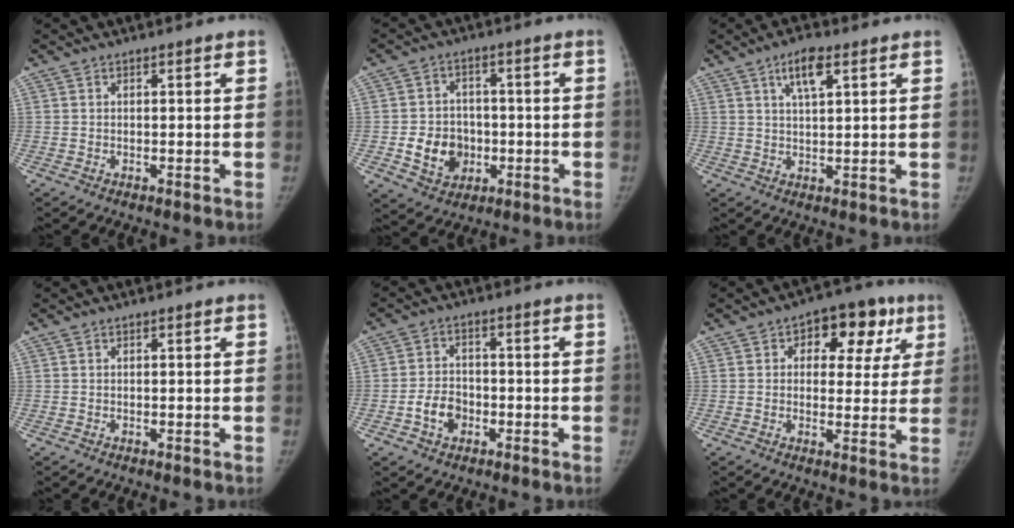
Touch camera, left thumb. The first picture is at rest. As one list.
[{"total": 9.1, "force": [-2.0, 7.6, 4.6], "torque": [-0.046, 0.012, -0.028]}, {"total": 5.9, "force": [3.0, 1.5, 4.9], "torque": [-0.087, -0.007, 0.051]}, {"total": 0.0}, {"total": 5.7, "force": [-2.2, 4.2, 3.3], "torque": [-0.043, 0.021, -0.040]}, {"total": 11.2, "force": [4.4, 7.2, 7.5], "torque": [-0.043, 0.005, 0.054]}]